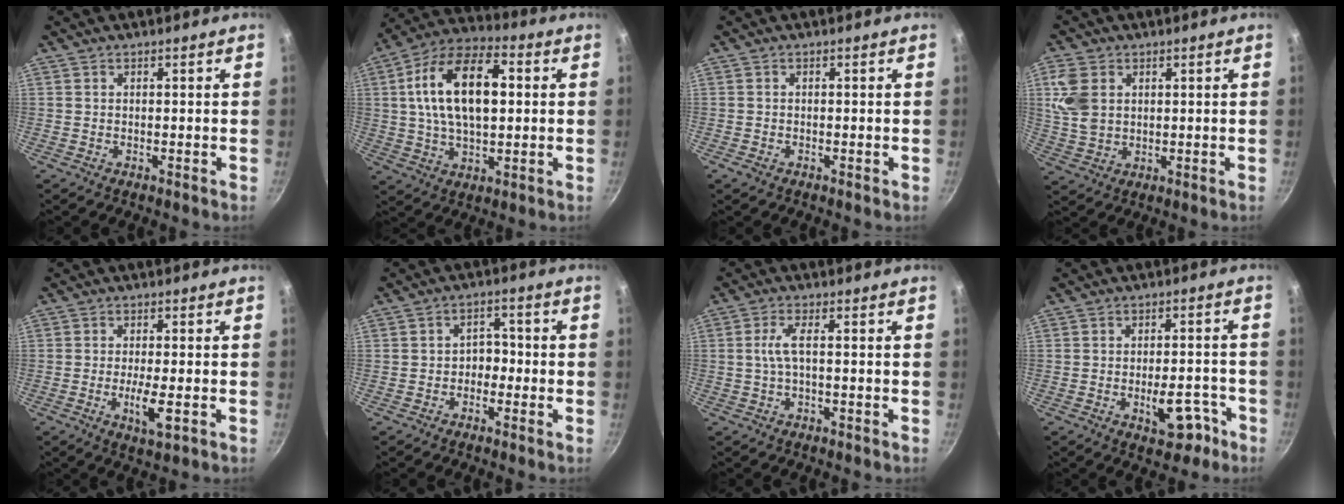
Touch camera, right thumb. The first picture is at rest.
{"total": 18.4, "force": [2.9, 9.8, 15.3], "torque": [-0.265, 0.020, 0.046]}
{"total": 1.1, "force": [-0.6, 0.6, 0.7], "torque": [-0.013, -0.001, -0.010]}
{"total": 7.9, "force": [2.1, 5.7, 5.0], "torque": [-0.104, -0.003, 0.047]}
{"total": 4.8, "force": [-1.3, 1.2, 4.5], "torque": [-0.086, -0.009, -0.023]}
{"total": 3.7, "force": [-1.1, 2.8, 2.1], "torque": [-0.009, 0.020, -0.029]}
{"total": 3.2, "force": [0.0, 0.8, 3.1], "torque": [-0.077, 0.008, -0.001]}
{"total": 6.8, "force": [-3.4, 3.4, 4.8], "torque": [-0.054, 0.032, -0.043]}